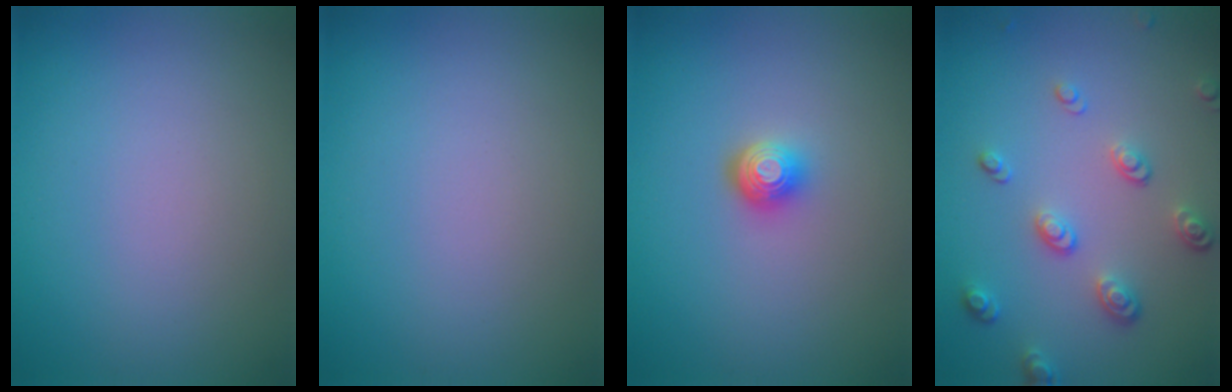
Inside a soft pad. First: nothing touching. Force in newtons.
{"total": 0.0}
{"total": 1.9, "press": 1.4, "slide": 1.3}
{"total": 3.3, "press": 2.6, "slide": 2.0}